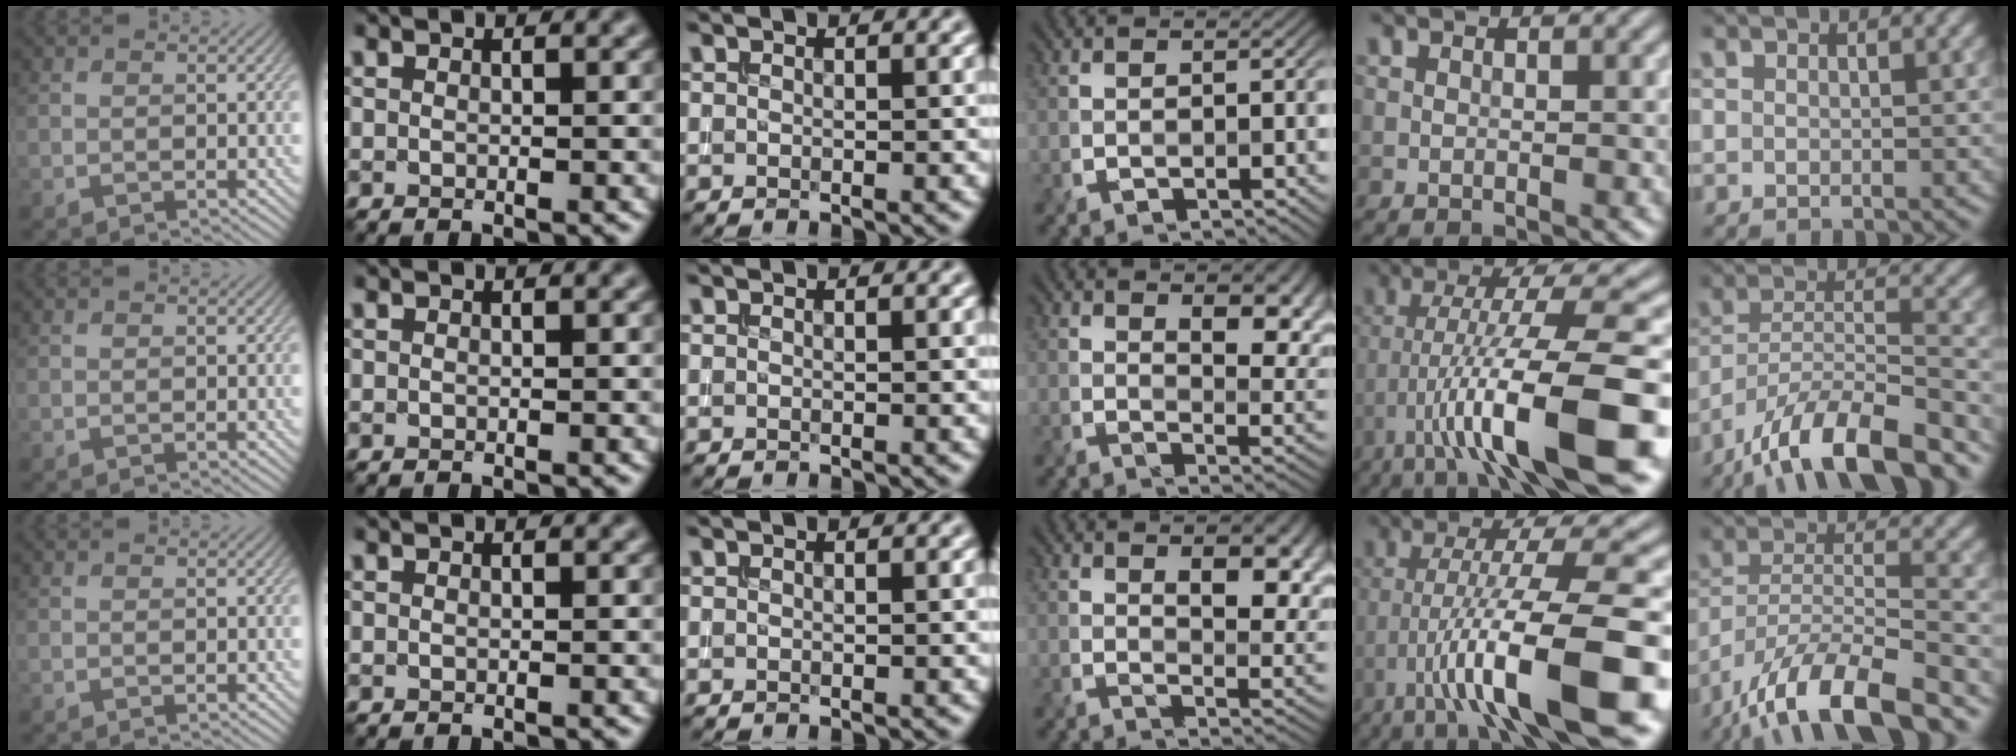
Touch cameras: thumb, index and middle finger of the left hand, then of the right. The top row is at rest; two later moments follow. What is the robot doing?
{"motion": "extract", "object": "bucket"}